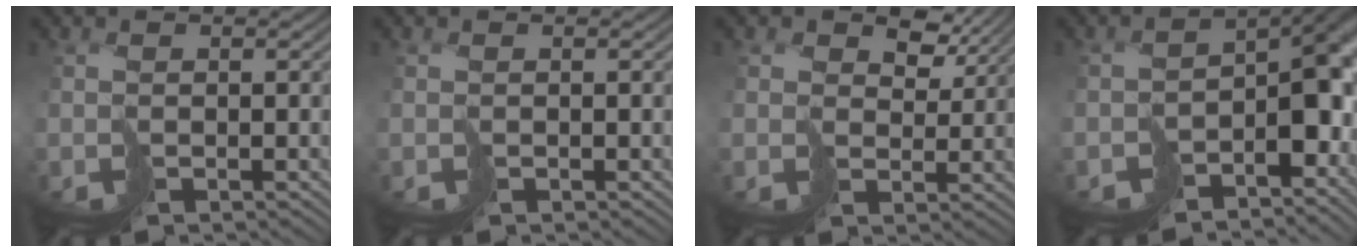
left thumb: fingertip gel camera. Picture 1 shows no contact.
{"total": 0.0}
{"total": 4.2, "force": [3.2, 2.4, 1.2], "torque": [-0.026, -0.001, 0.063]}
{"total": 10.5, "force": [-4.4, 6.0, 7.3], "torque": [-0.095, -0.034, -0.051]}